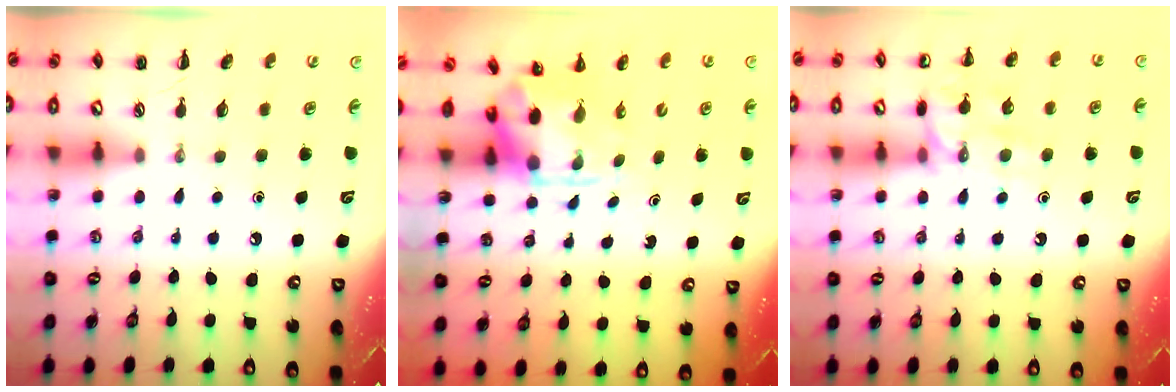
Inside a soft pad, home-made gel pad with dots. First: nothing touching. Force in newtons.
{"total": 3.6, "press": 3.5, "slide": 0.9}
{"total": 13.5, "press": 13.5, "slide": 1.1}